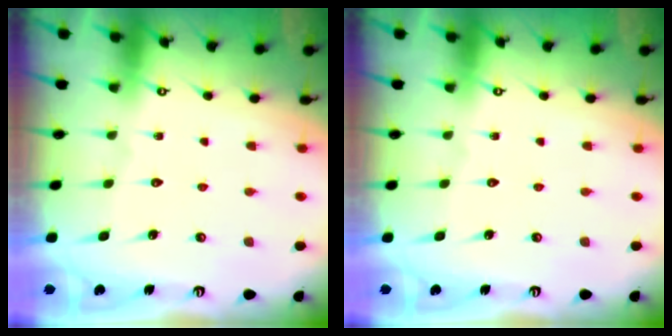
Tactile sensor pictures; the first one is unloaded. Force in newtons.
{"total": 0.0}